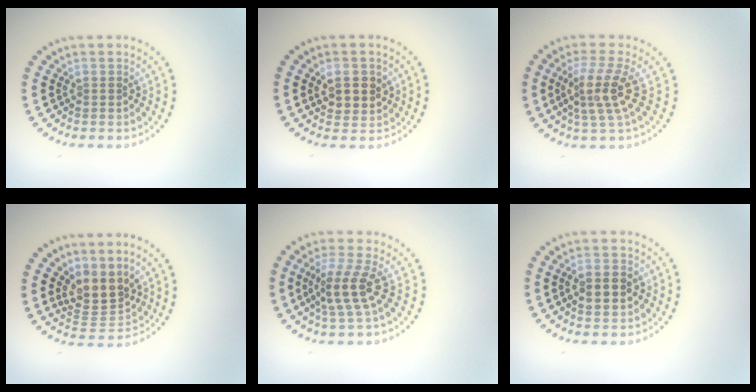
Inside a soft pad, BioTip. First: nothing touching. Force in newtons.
{"total": 2.6, "press": 2.6, "slide": 0.6}
{"total": 3.7, "press": 2.8, "slide": 2.5}
{"total": 3.6, "press": 2.7, "slide": 2.4}
{"total": 3.6, "press": 3.1, "slide": 1.9}
{"total": 3.8, "press": 3.8, "slide": 0.1}